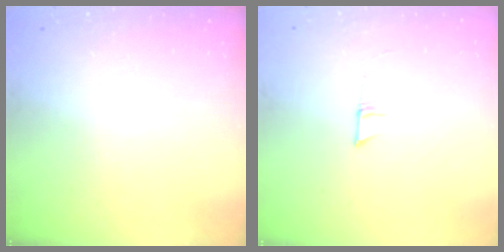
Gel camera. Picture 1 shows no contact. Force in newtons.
{"total": 4.0, "press": 4.0, "slide": 0.4}